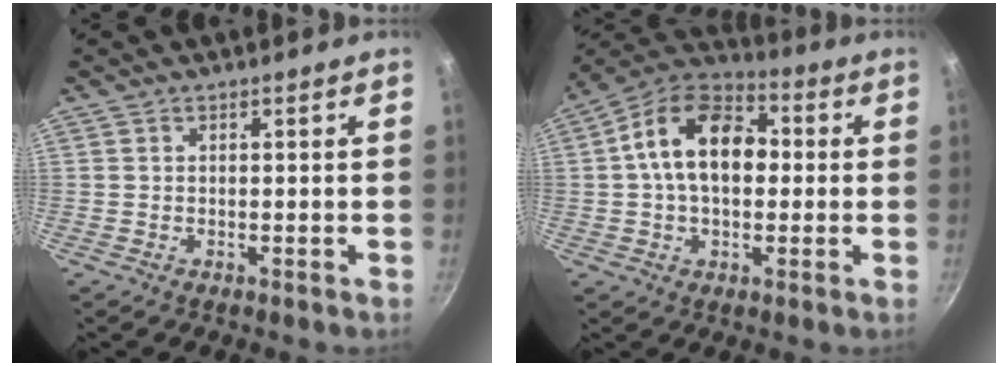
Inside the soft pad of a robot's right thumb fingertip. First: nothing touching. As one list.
[{"total": 16.2, "force": [1.6, 10.6, 12.2], "torque": [-0.169, 0.031, 0.005]}]